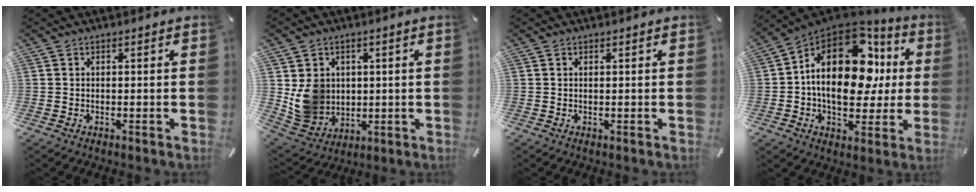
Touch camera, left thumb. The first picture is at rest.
{"total": 9.2, "force": [1.9, 8.7, 2.2], "torque": [-0.048, -0.012, 0.047]}
{"total": 0.5, "force": [0.2, 0.1, 0.5], "torque": [-0.009, 0.000, 0.003]}
{"total": 22.6, "force": [3.6, 14.4, 17.1], "torque": [-0.271, -0.014, 0.062]}